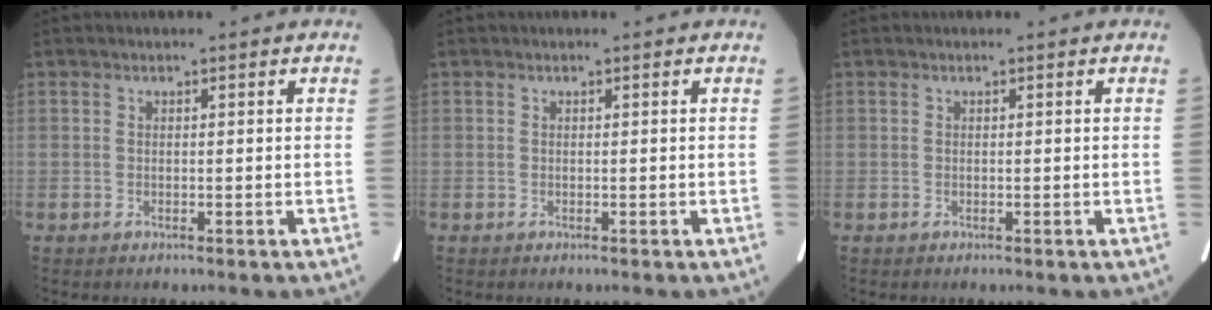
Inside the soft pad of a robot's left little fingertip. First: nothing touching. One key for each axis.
{"total": 0.0}
{"total": 0.0}